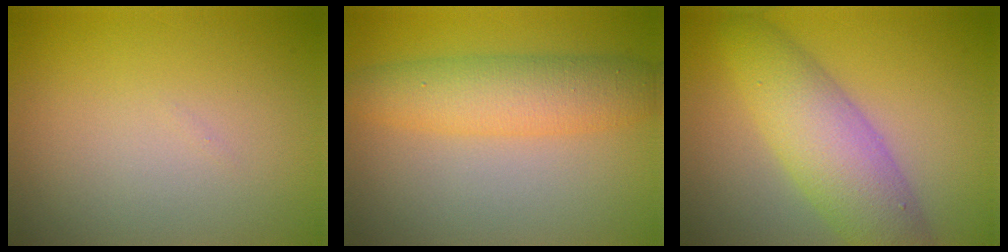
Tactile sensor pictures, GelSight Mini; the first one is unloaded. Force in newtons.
{"total": 4.9, "press": 4.9, "slide": 0.2}
{"total": 6.7, "press": 6.7, "slide": 0.2}